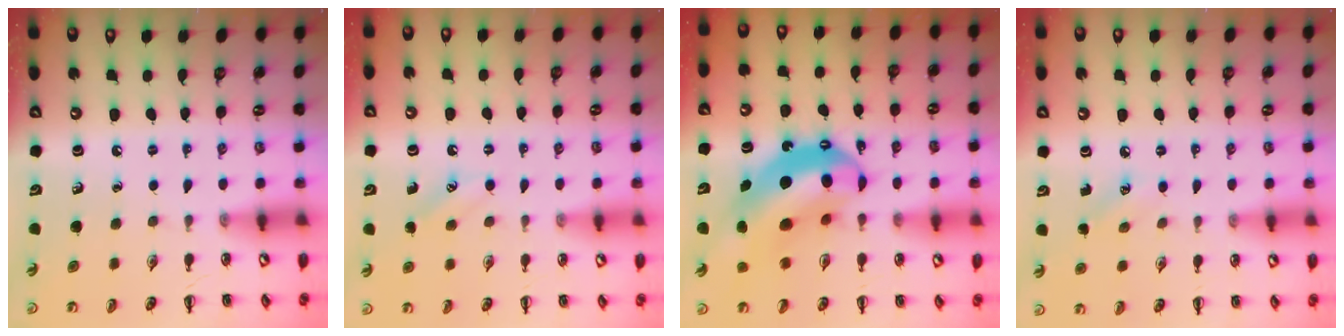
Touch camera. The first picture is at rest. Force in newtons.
{"total": 5.5, "press": 5.3, "slide": 1.4}
{"total": 15.4, "press": 14.8, "slide": 4.2}
{"total": 6.2, "press": 5.9, "slide": 1.7}